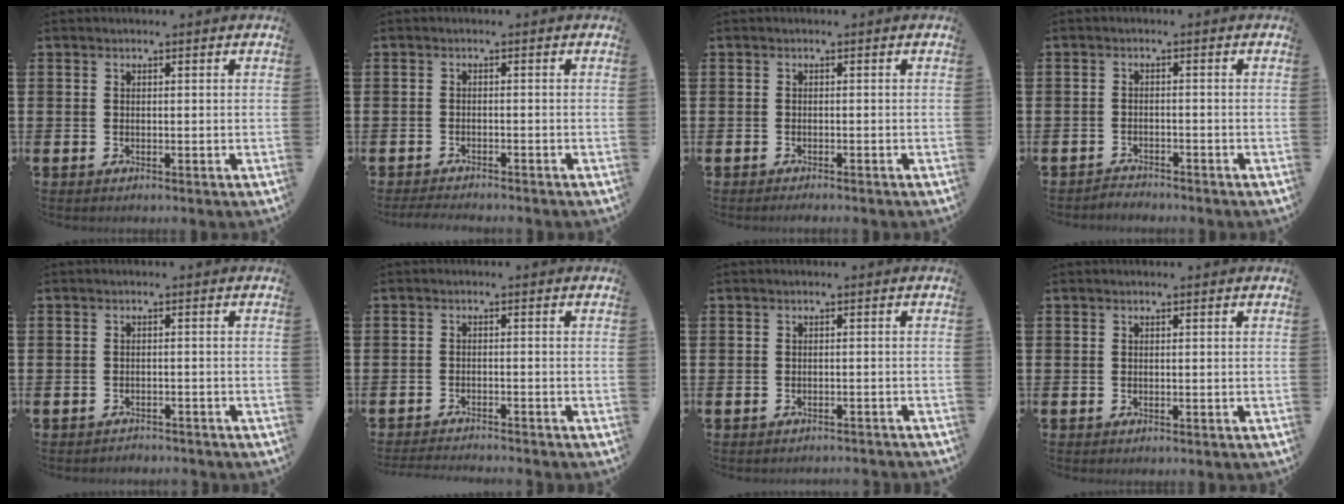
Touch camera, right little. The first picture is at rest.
{"total": 1.3, "force": [-1.3, 0.0, 0.2], "torque": [-0.005, 0.002, -0.026]}
{"total": 0.6, "force": [-0.5, 0.0, 0.2], "torque": [-0.004, -0.004, -0.010]}
{"total": 1.6, "force": [-1.6, 0.1, -0.2], "torque": [-0.001, 0.005, -0.035]}
{"total": 1.2, "force": [-1.2, 0.1, -0.1], "torque": [-0.003, 0.002, -0.026]}
{"total": 1.6, "force": [-1.6, -0.2, 0.1], "torque": [-0.003, 0.003, -0.032]}
{"total": 0.8, "force": [-0.8, -0.1, 0.0], "torque": [-0.001, 0.001, -0.017]}
{"total": 0.0}